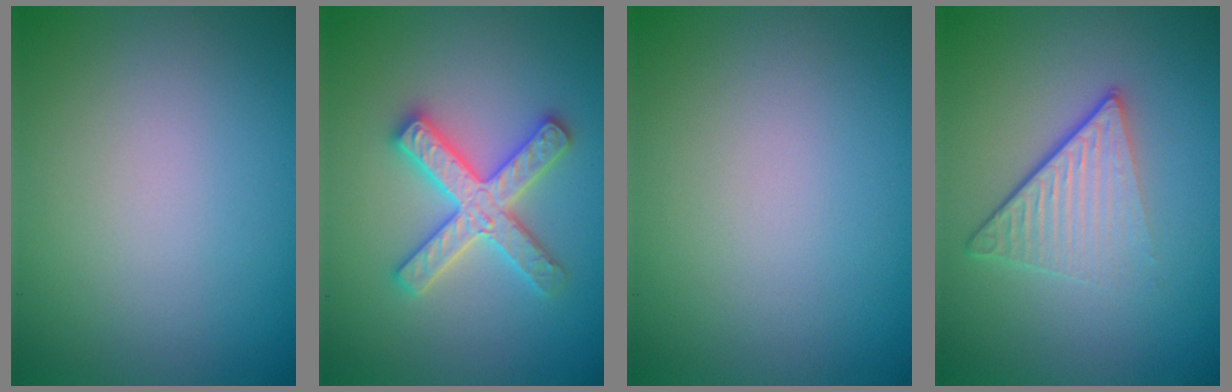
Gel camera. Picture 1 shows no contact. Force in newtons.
{"total": 4.7, "press": 4.6, "slide": 0.6}
{"total": 0.0}
{"total": 4.9, "press": 2.9, "slide": 3.9}